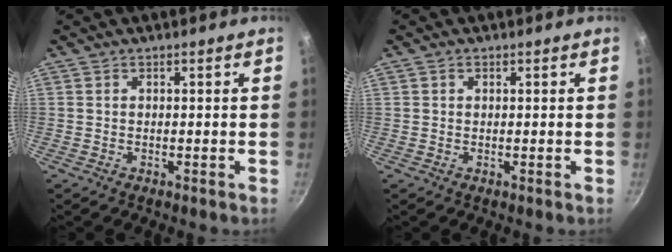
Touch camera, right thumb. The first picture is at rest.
{"total": 0.8, "force": [0.3, 0.6, 0.4], "torque": [-0.006, 0.003, 0.005]}